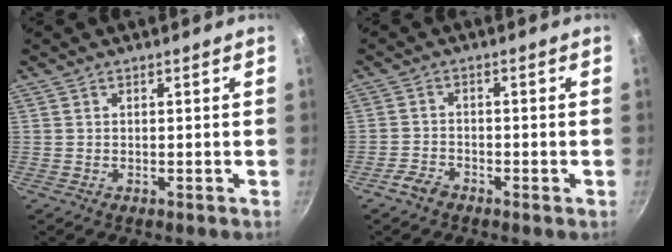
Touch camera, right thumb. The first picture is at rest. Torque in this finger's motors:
{"motor_torque": [0.17, -0.11, 0.41, -0.21, 0.08]}